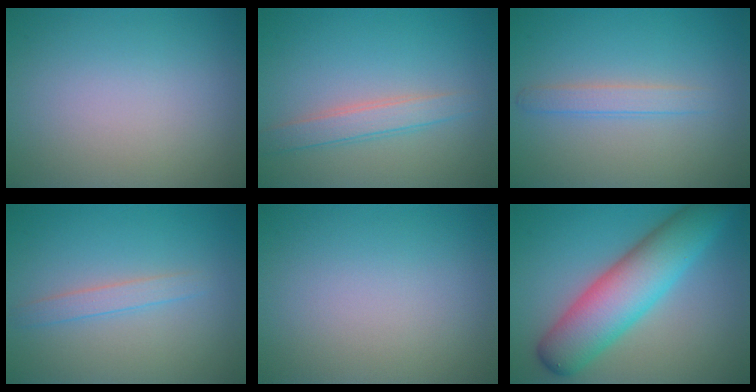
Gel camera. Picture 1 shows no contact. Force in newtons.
{"total": 2.4, "press": 2.4, "slide": 0.1}
{"total": 1.8, "press": 1.8, "slide": 0.1}
{"total": 1.6, "press": 1.6, "slide": 0.1}
{"total": 0.0}
{"total": 8.5, "press": 8.5, "slide": 0.1}